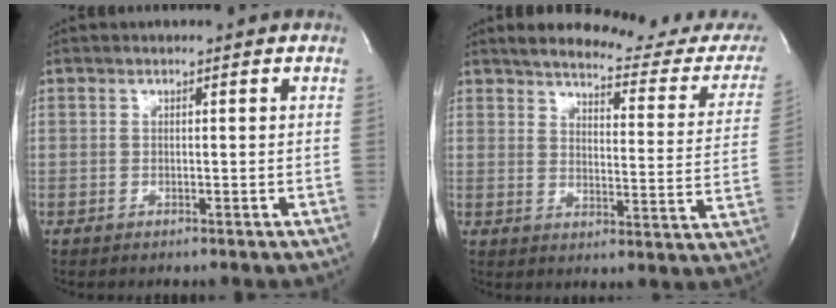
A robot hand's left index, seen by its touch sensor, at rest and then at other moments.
{"total": 18.3, "force": [17.0, 2.9, 6.1], "torque": [-0.063, -0.064, 0.191]}